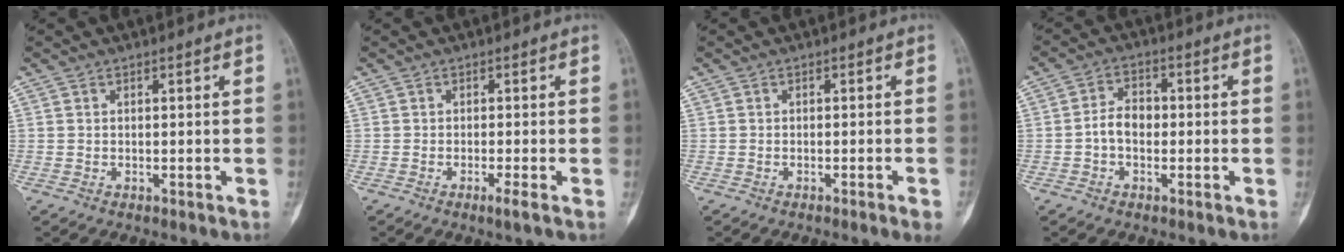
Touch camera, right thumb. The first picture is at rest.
{"total": 1.5, "force": [-0.8, -0.2, 1.3], "torque": [-0.030, -0.005, -0.018]}
{"total": 2.7, "force": [-1.6, -0.3, 2.1], "torque": [-0.034, 0.004, -0.021]}
{"total": 4.7, "force": [-0.9, 3.2, 3.3], "torque": [-0.045, 0.020, -0.024]}